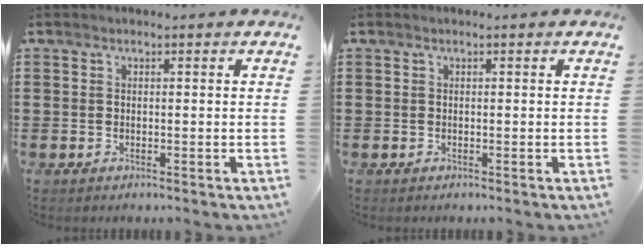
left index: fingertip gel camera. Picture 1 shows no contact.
{"total": 0.0}